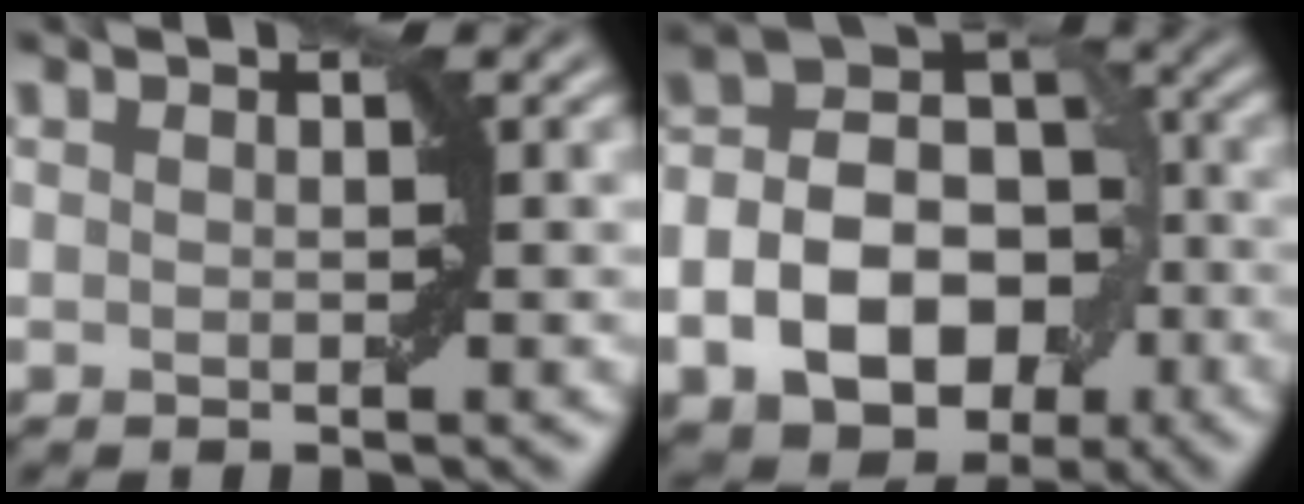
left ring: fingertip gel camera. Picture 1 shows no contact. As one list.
[{"total": 10.9, "force": [-3.4, 7.8, 6.8], "torque": [-0.102, -0.004, -0.059]}]